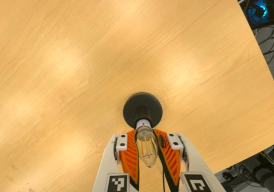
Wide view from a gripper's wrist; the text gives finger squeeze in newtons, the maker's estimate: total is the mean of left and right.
{"total": 26.2, "left": 30.0, "right": 22.4}